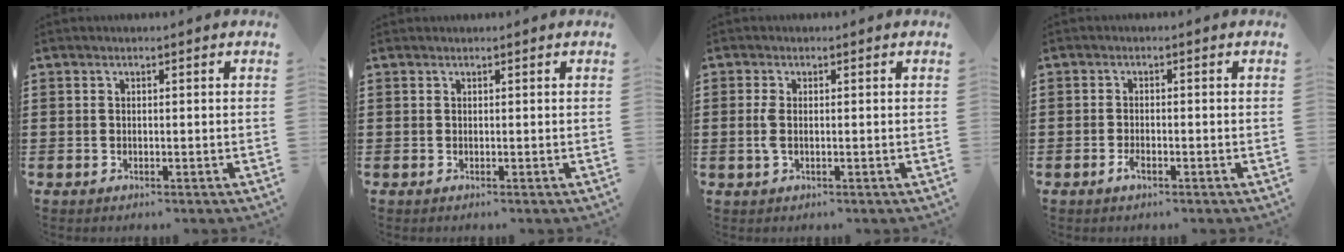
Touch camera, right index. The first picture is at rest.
{"total": 0.0}
{"total": 2.2, "force": [-0.1, 0.8, 2.0], "torque": [-0.054, -0.005, -0.007]}
{"total": 1.7, "force": [-1.1, 0.5, 1.3], "torque": [-0.031, -0.002, -0.022]}